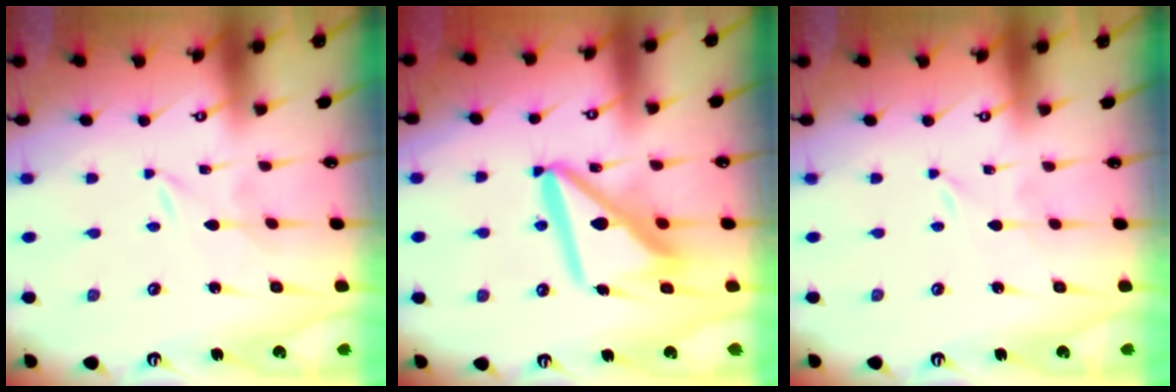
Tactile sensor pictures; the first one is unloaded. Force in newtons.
{"total": 14.1, "press": 14.0, "slide": 1.9}
{"total": 0.0}